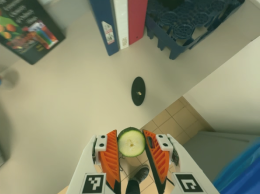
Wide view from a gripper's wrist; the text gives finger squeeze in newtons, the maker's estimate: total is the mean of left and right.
{"total": 5.9, "left": 5.6, "right": 6.2}